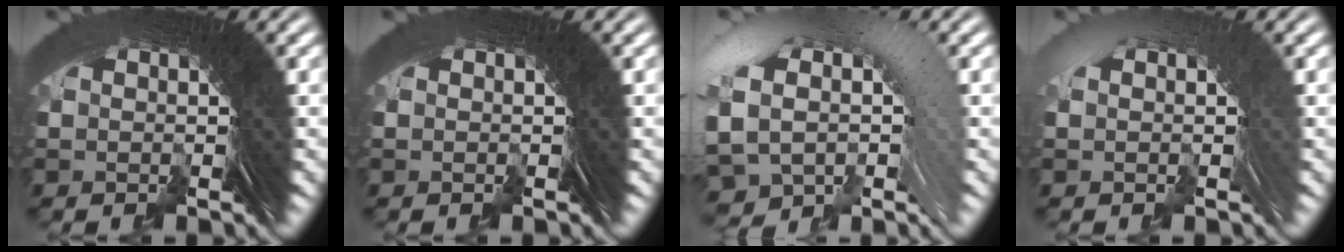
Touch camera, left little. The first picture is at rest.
{"total": 0.0}
{"total": 23.2, "force": [-1.9, -8.2, -21.7], "torque": [0.300, 0.028, -0.052]}
{"total": 11.5, "force": [1.4, -6.2, -9.6], "torque": [0.174, 0.033, 0.015]}